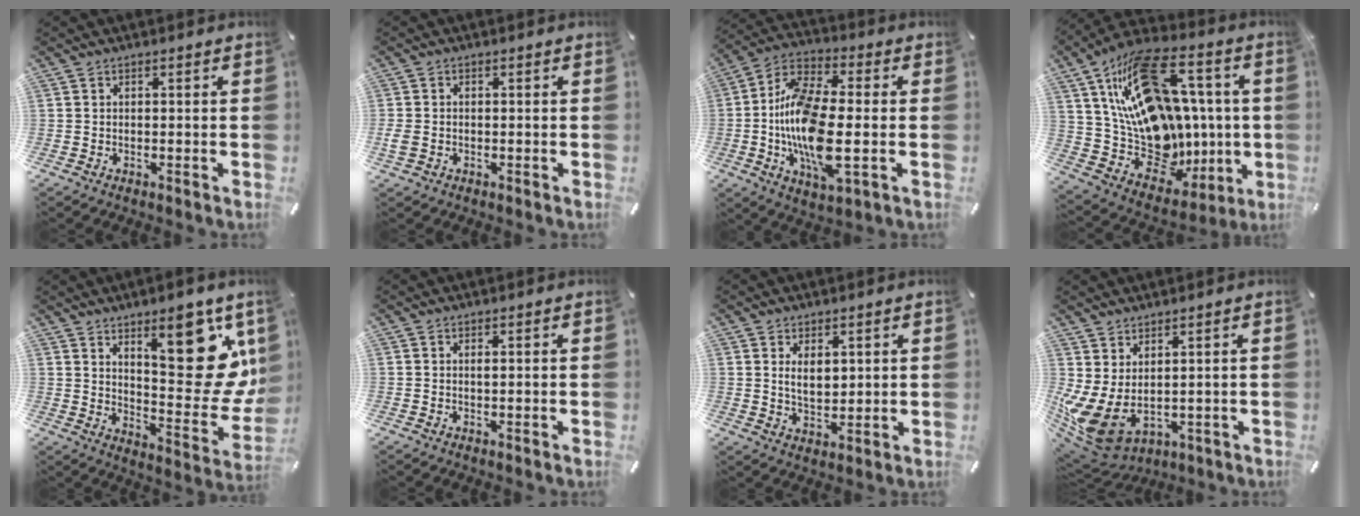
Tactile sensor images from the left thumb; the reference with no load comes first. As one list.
[{"total": 2.3, "force": [-0.6, 1.7, 1.4], "torque": [-0.032, 0.000, -0.011]}, {"total": 17.6, "force": [-1.9, 7.9, 15.6], "torque": [-0.330, -0.005, -0.032]}, {"total": 25.3, "force": [6.9, 16.4, 18.0], "torque": [-0.319, -0.055, 0.135]}, {"total": 19.5, "force": [10.3, 8.3, 14.4], "torque": [-0.159, -0.084, 0.166]}, {"total": 0.5, "force": [0.1, 0.0, 0.5], "torque": [-0.010, -0.001, 0.002]}, {"total": 4.9, "force": [1.8, 3.0, 3.4], "torque": [-0.056, -0.001, 0.029]}, {"total": 7.8, "force": [0.0, 5.0, 6.0], "torque": [-0.150, -0.025, 0.004]}]